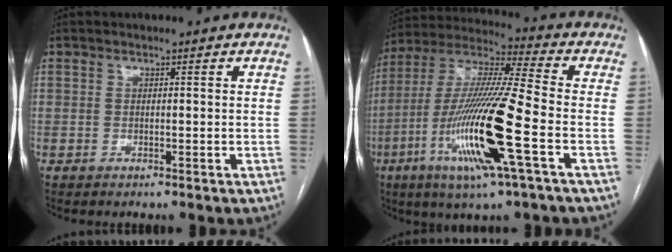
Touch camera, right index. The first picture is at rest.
{"total": 19.3, "force": [-6.4, 0.4, 18.2], "torque": [-0.378, -0.023, -0.125]}